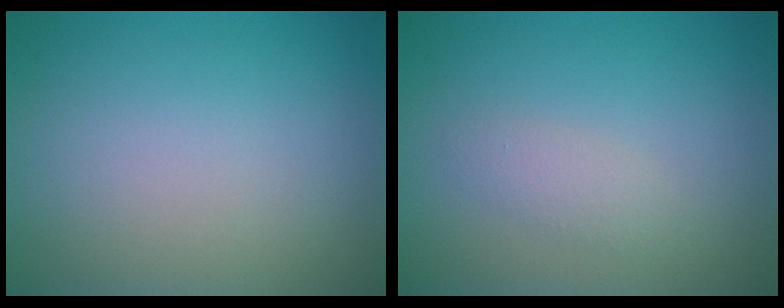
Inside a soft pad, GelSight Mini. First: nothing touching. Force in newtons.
{"total": 1.4, "press": 1.4, "slide": 0.1}